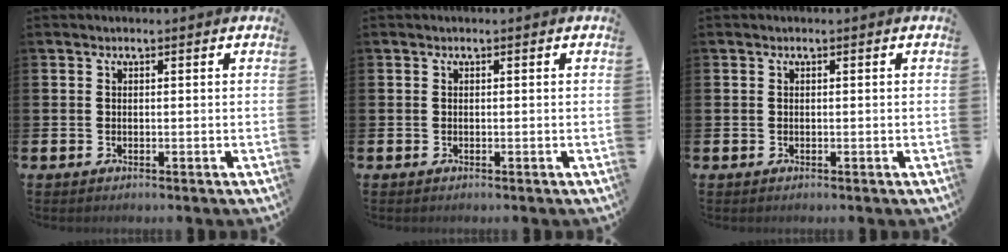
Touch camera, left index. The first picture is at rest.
{"total": 0.0}
{"total": 0.0}